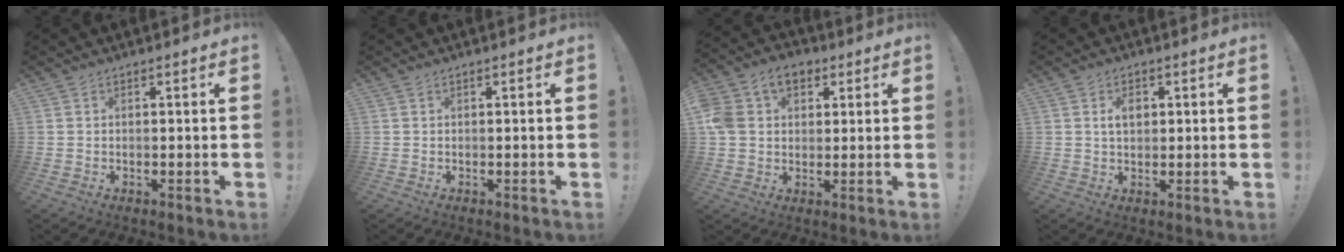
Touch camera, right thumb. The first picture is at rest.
{"total": 0.0}
{"total": 12.1, "force": [4.2, 9.3, 6.6], "torque": [-0.119, -0.005, 0.082]}
{"total": 3.8, "force": [1.0, 2.7, 2.5], "torque": [-0.032, 0.000, 0.012]}